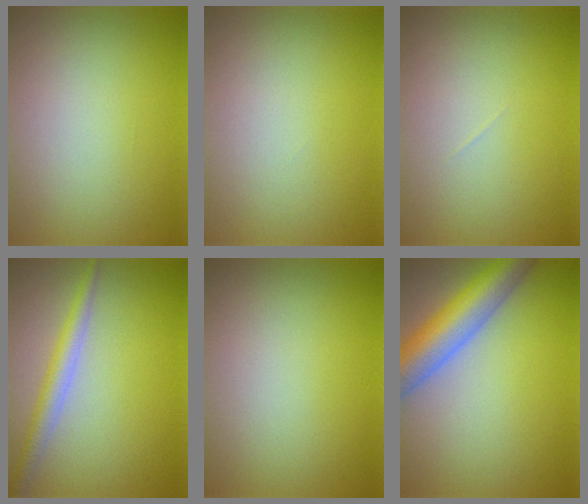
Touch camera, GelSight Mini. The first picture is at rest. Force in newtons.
{"total": 0.0}
{"total": 0.0}
{"total": 2.6, "press": 2.6, "slide": 0.0}
{"total": 0.0}
{"total": 7.5, "press": 7.5, "slide": 0.3}